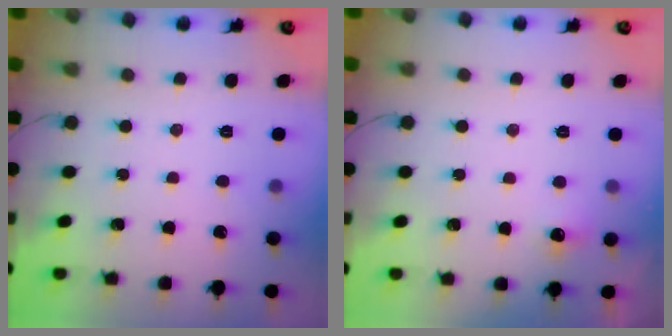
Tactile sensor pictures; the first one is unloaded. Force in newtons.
{"total": 7.4, "press": 3.4, "slide": 6.5}